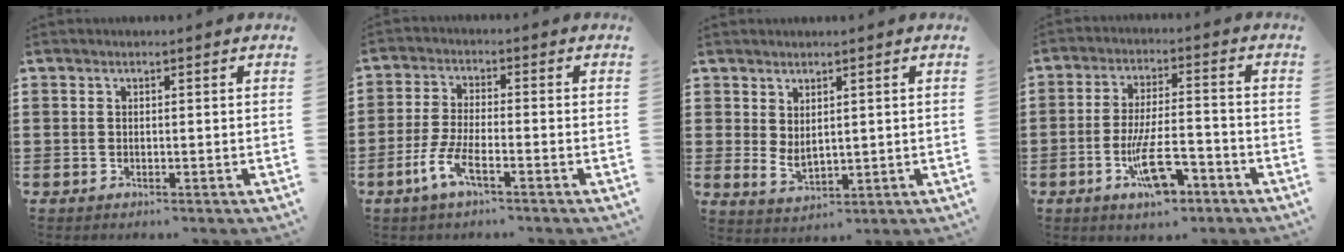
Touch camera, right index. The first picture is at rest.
{"total": 5.2, "force": [-3.0, 1.0, 4.1], "torque": [-0.102, -0.012, -0.062]}
{"total": 2.6, "force": [1.2, 1.4, 1.8], "torque": [-0.037, 0.002, 0.023]}
{"total": 10.0, "force": [-4.5, 3.3, 8.3], "torque": [-0.155, 0.004, -0.077]}